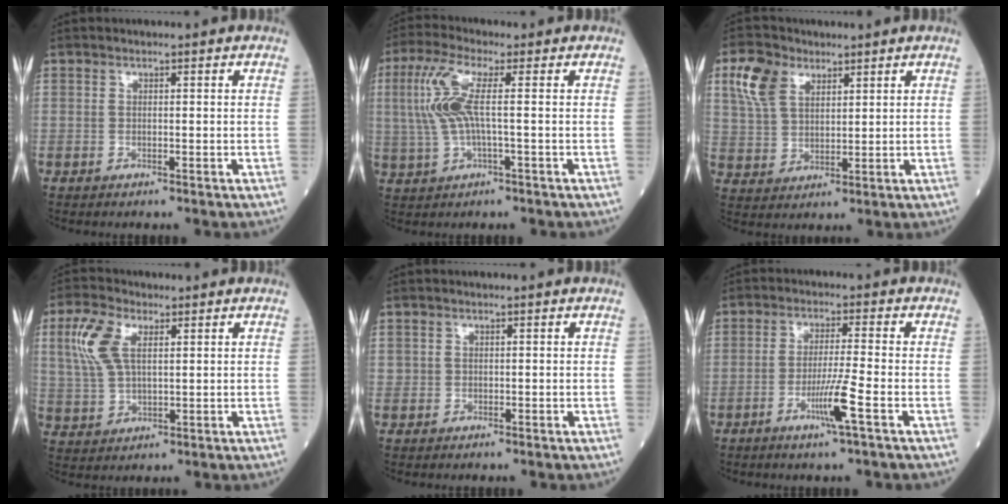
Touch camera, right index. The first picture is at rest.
{"total": 7.6, "force": [0.9, 1.4, 7.4], "torque": [-0.181, 0.016, 0.016]}
{"total": 7.5, "force": [3.9, 4.5, 4.5], "torque": [-0.109, 0.019, 0.083]}
{"total": 7.6, "force": [2.6, 3.5, 6.2], "torque": [-0.154, 0.017, 0.055]}
{"total": 0.6, "force": [0.1, 0.6, 0.1], "torque": [0.005, 0.003, 0.000]}
{"total": 5.9, "force": [-2.5, -0.8, 5.2], "torque": [-0.100, -0.012, -0.049]}